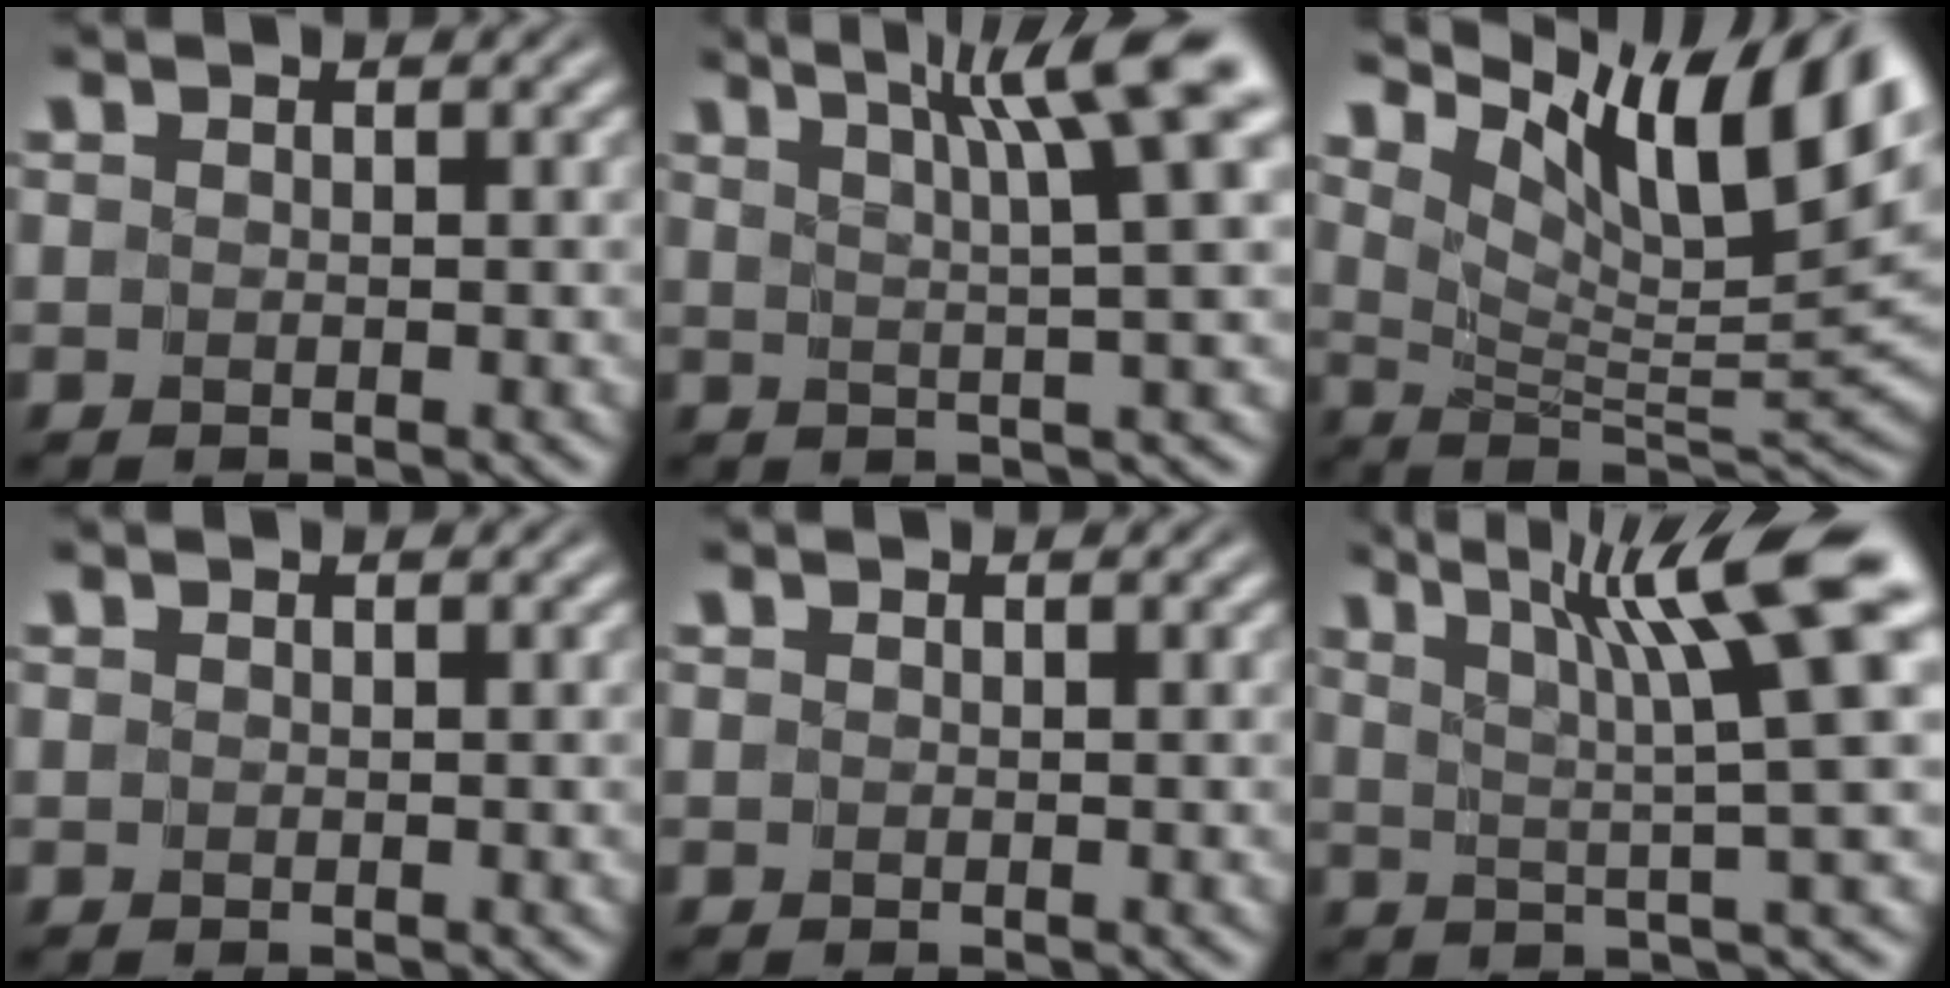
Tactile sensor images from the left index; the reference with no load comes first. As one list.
[{"total": 7.5, "force": [3.6, 0.5, 6.6], "torque": [-0.075, 0.021, 0.058]}, {"total": 12.6, "force": [7.5, 3.3, 9.6], "torque": [-0.159, 0.014, 0.141]}, {"total": 0.0}, {"total": 0.0}, {"total": 9.5, "force": [4.3, 0.5, 8.4], "torque": [-0.112, 0.019, 0.070]}]